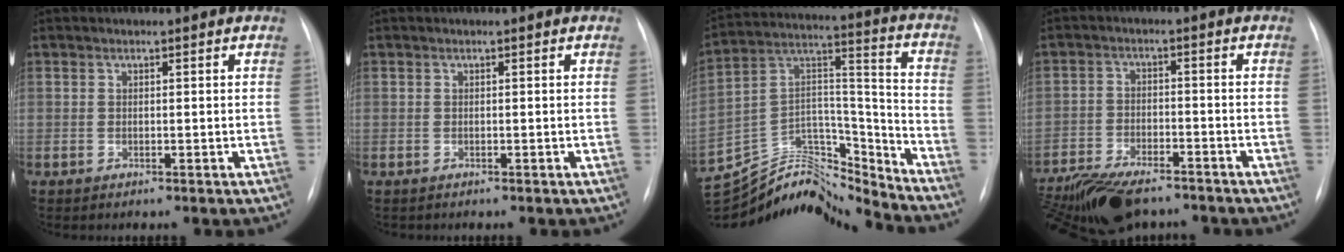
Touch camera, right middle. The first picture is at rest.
{"total": 0.0}
{"total": 20.5, "force": [-19.8, 3.9, 3.7], "torque": [-0.081, 0.068, -0.330]}
{"total": 14.1, "force": [-11.2, 4.7, 7.2], "torque": [-0.139, -0.019, -0.182]}